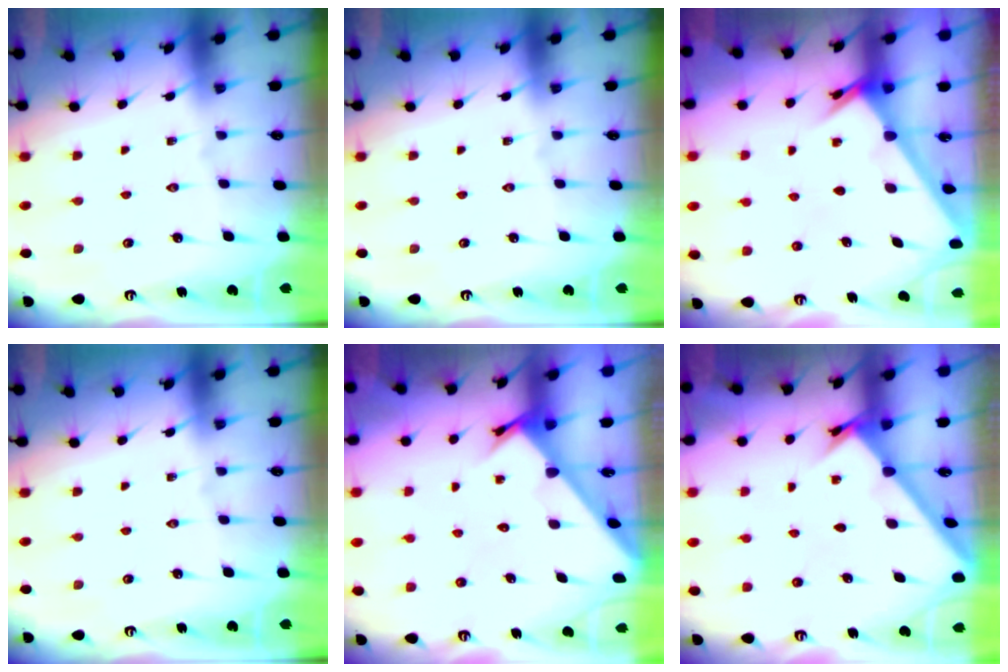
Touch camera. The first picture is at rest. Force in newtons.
{"total": 0.0}
{"total": 2.6, "press": 2.6, "slide": 0.2}
{"total": 0.0}
{"total": 2.2, "press": 2.2, "slide": 0.1}
{"total": 1.7, "press": 1.7, "slide": 0.2}